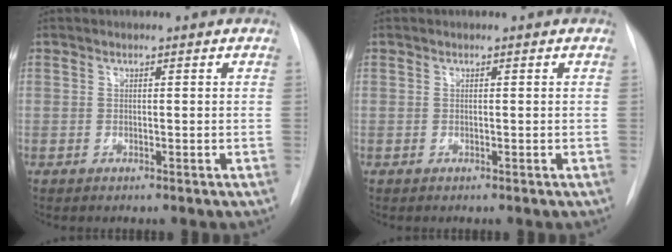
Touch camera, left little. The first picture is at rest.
{"total": 0.0}